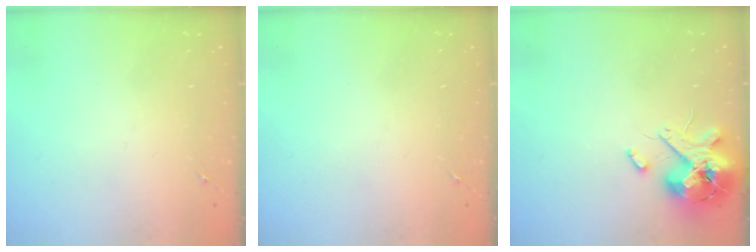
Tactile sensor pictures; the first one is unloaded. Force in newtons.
{"total": 0.0}
{"total": 13.6, "press": 13.5, "slide": 2.2}